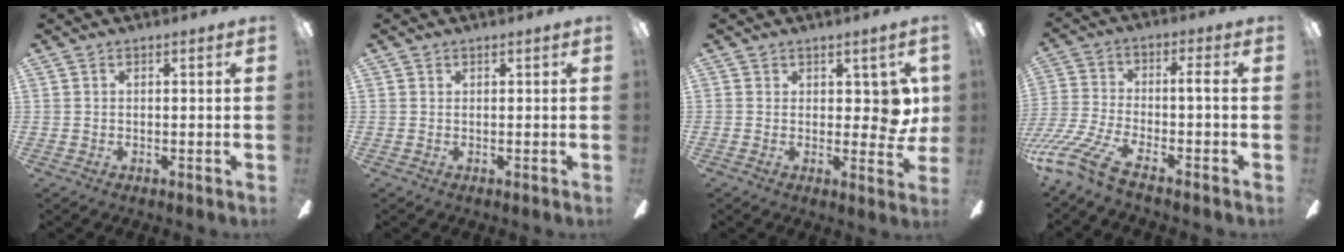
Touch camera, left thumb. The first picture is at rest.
{"total": 0.0}
{"total": 7.2, "force": [1.8, 4.0, 5.7], "torque": [-0.060, -0.004, 0.033]}
{"total": 11.4, "force": [-6.4, 1.8, 9.3], "torque": [-0.204, 0.001, -0.127]}